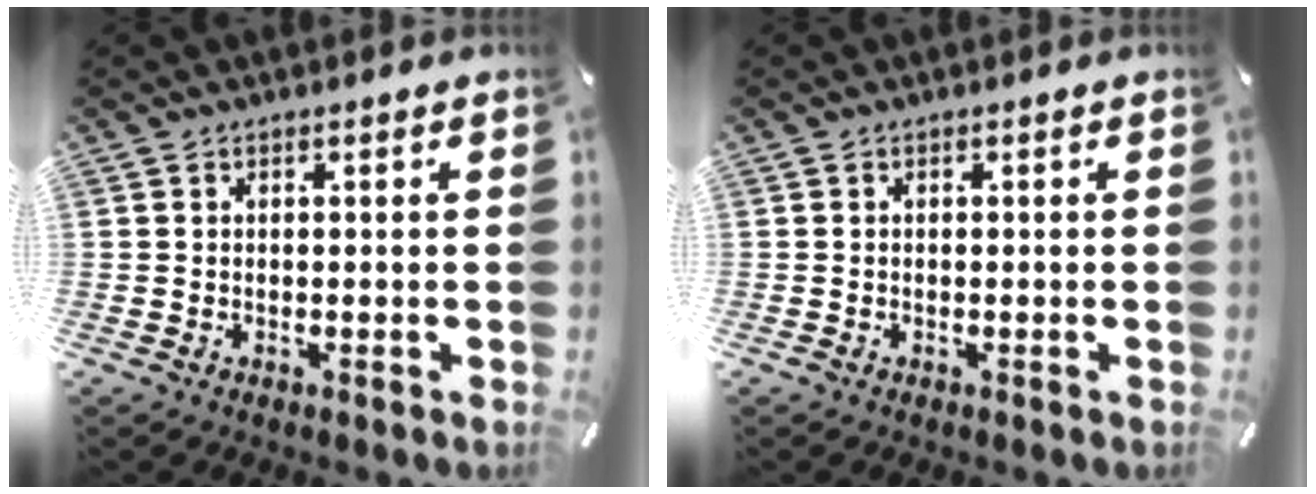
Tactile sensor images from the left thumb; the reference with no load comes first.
{"total": 0.0}